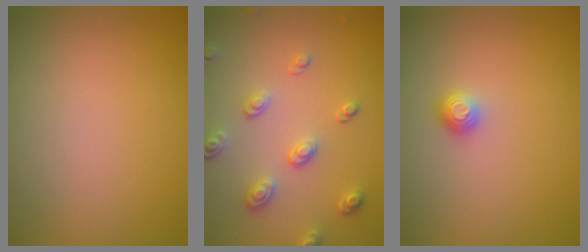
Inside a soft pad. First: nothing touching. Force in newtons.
{"total": 3.3, "press": 2.6, "slide": 2.0}
{"total": 1.1, "press": 1.0, "slide": 0.5}